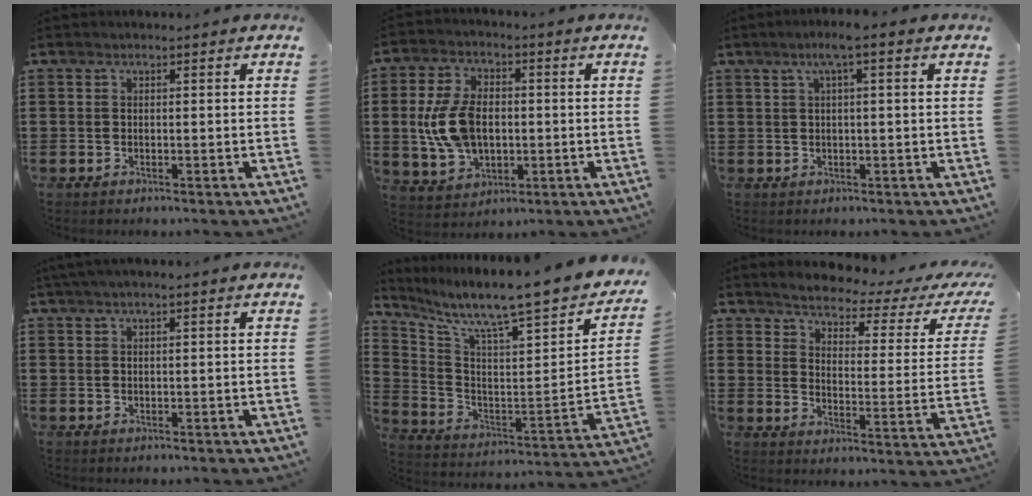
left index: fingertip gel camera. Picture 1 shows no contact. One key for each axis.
{"total": 9.6, "fx": -0.2, "fy": 6.2, "fz": 7.4, "tx": -0.180, "ty": 0.008, "tz": -0.009}
{"total": 2.9, "fx": 1.0, "fy": -0.1, "fz": 2.7, "tx": -0.053, "ty": 0.000, "tz": 0.016}
{"total": 1.4, "fx": 0.9, "fy": -0.1, "fz": 1.0, "tx": -0.019, "ty": -0.001, "tz": 0.018}
{"total": 8.5, "fx": 7.3, "fy": 0.3, "fz": 4.4, "tx": -0.096, "ty": -0.076, "tz": 0.107}
{"total": 3.1, "fx": 2.8, "fy": 0.2, "fz": 1.2, "tx": -0.045, "ty": -0.026, "tz": 0.039}